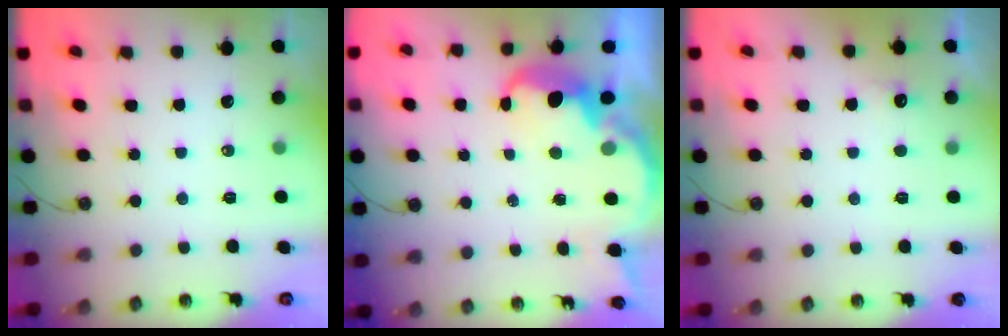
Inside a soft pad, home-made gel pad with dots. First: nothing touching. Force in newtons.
{"total": 5.3, "press": 5.3, "slide": 0.7}
{"total": 4.5, "press": 4.3, "slide": 1.2}